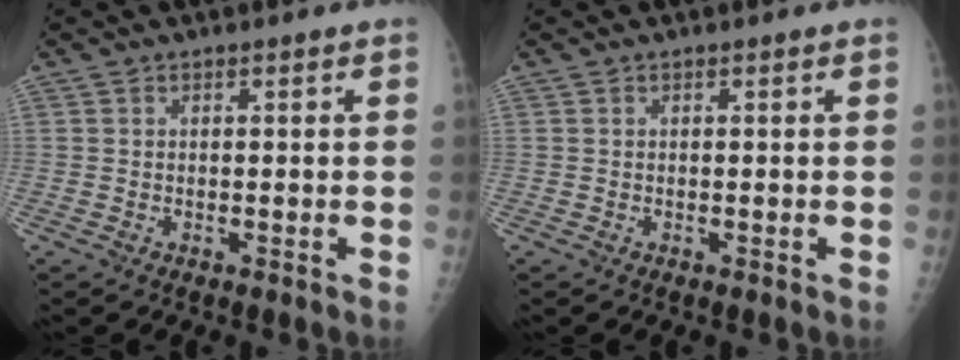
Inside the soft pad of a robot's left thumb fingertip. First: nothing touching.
{"total": 0.0}